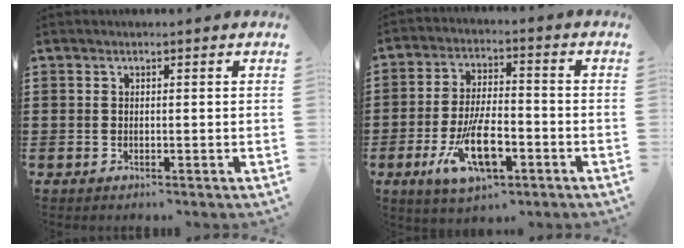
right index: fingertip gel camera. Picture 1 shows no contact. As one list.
[{"total": 10.7, "force": [-4.2, 4.4, 8.8], "torque": [-0.177, -0.009, -0.076]}]